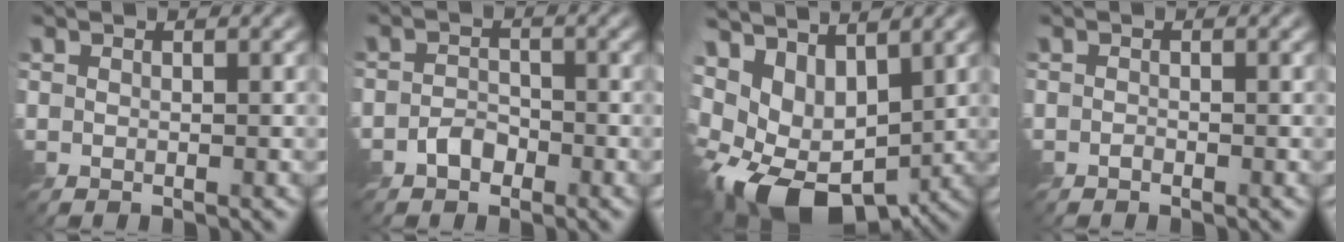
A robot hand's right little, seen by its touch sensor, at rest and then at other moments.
{"total": 1.9, "force": [-1.3, 1.2, 0.7], "torque": [-0.011, 0.005, -0.029]}
{"total": 10.2, "force": [-0.5, 6.3, 8.0], "torque": [-0.153, -0.023, 0.009]}
{"total": 0.5, "force": [-0.5, 0.1, 0.1], "torque": [-0.004, -0.003, -0.013]}